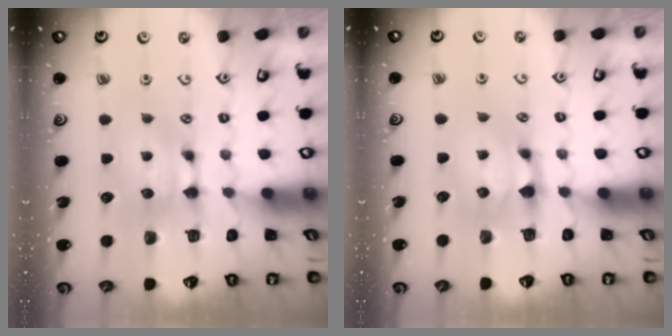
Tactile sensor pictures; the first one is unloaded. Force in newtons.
{"total": 1.2, "press": 0.2, "slide": 1.2}